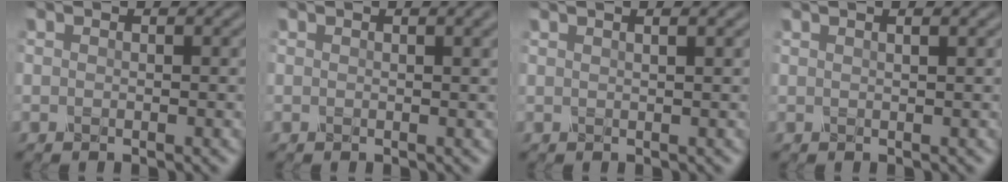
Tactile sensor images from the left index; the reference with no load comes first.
{"total": 1.9, "force": [1.0, 0.4, 1.5], "torque": [-0.022, 0.005, 0.019]}
{"total": 2.1, "force": [1.4, 0.6, 1.5], "torque": [-0.003, 0.009, -0.005]}
{"total": 1.7, "force": [1.1, 0.4, 1.2], "torque": [-0.002, 0.006, -0.002]}